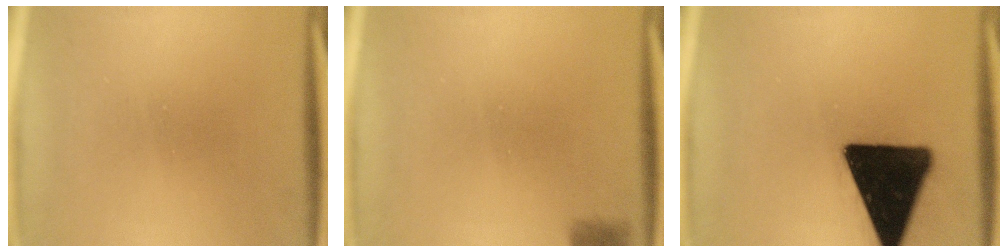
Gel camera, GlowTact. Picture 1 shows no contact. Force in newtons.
{"total": 2.9}
{"total": 20.0}